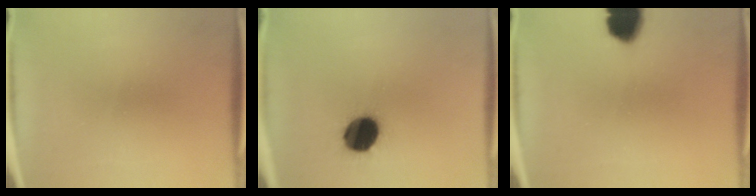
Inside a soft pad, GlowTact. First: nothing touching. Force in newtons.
{"total": 12.2}
{"total": 8.8}